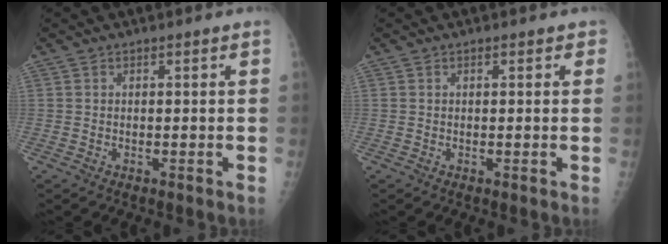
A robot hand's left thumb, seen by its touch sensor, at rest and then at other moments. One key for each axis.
{"total": 1.0, "fx": 0.5, "fy": 0.7, "fz": 0.6, "tx": 0.002, "ty": 0.001, "tz": 0.002}